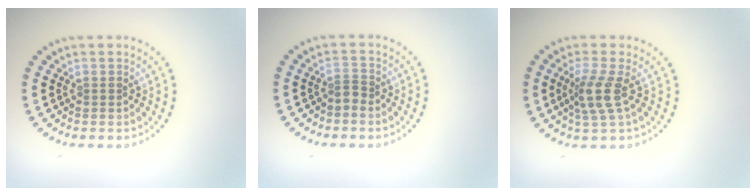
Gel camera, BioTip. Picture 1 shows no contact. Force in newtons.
{"total": 0.8, "press": 0.4, "slide": 0.7}
{"total": 2.9, "press": 2.3, "slide": 1.8}